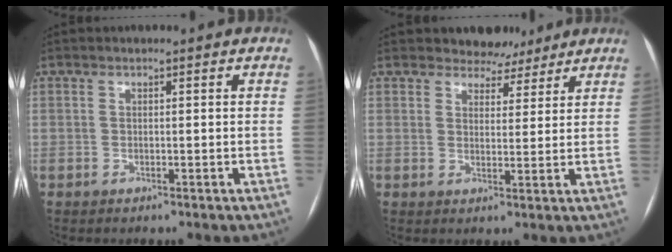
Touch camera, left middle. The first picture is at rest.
{"total": 5.0, "force": [4.3, 2.5, 0.3], "torque": [0.000, -0.001, 0.057]}